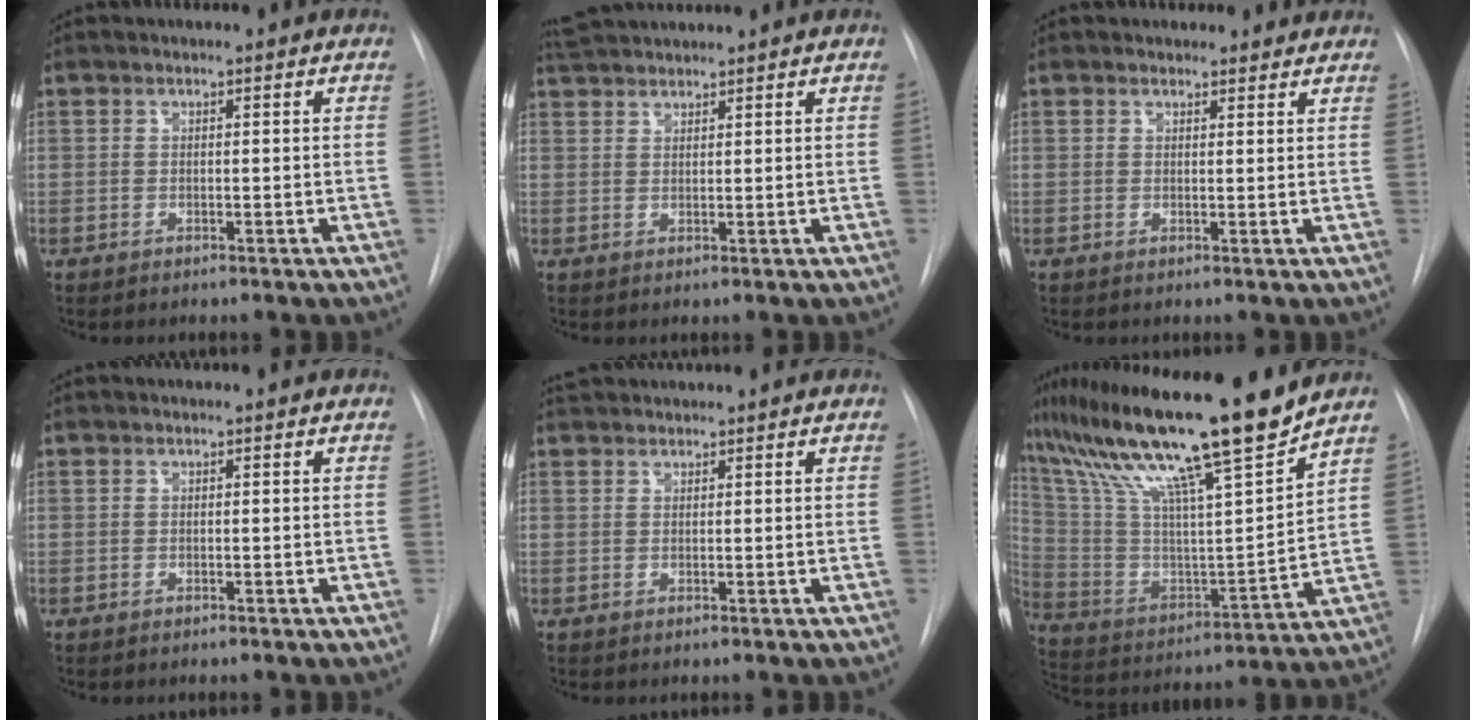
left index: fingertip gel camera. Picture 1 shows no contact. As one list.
[{"total": 4.9, "force": [4.7, 0.2, 1.2], "torque": [-0.027, 0.035, 0.089]}, {"total": 3.3, "force": [3.0, 1.2, 0.1], "torque": [0.002, 0.004, 0.028]}, {"total": 0.0}, {"total": 3.2, "force": [3.1, 0.5, 0.7], "torque": [-0.011, 0.034, 0.056]}, {"total": 23.4, "force": [18.1, 0.1, 14.9], "torque": [-0.269, -0.004, 0.314]}]